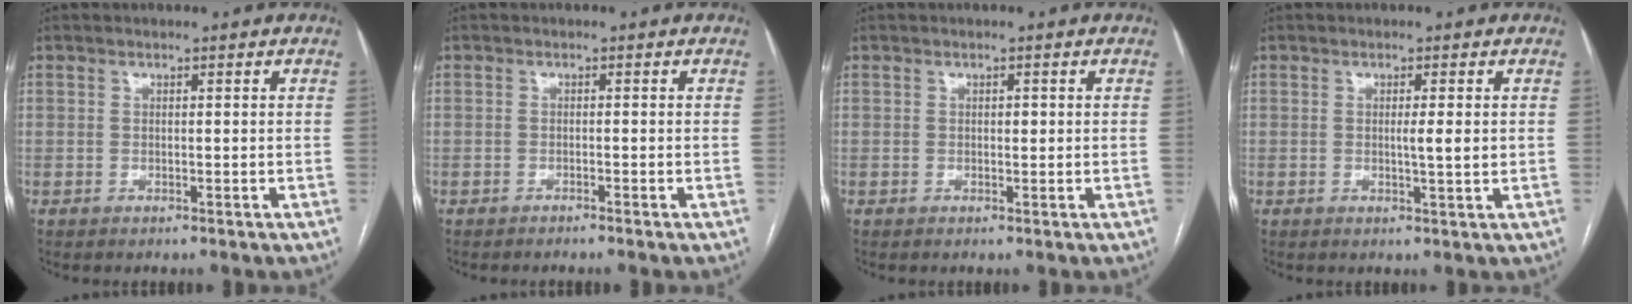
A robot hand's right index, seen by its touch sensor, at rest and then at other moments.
{"total": 1.3, "force": [-1.1, -0.3, 0.7], "torque": [-0.013, 0.003, -0.016]}
{"total": 0.7, "force": [0.1, 0.4, 0.6], "torque": [-0.008, 0.001, 0.001]}
{"total": 2.5, "force": [0.1, -0.1, 2.4], "torque": [-0.039, -0.002, -0.001]}